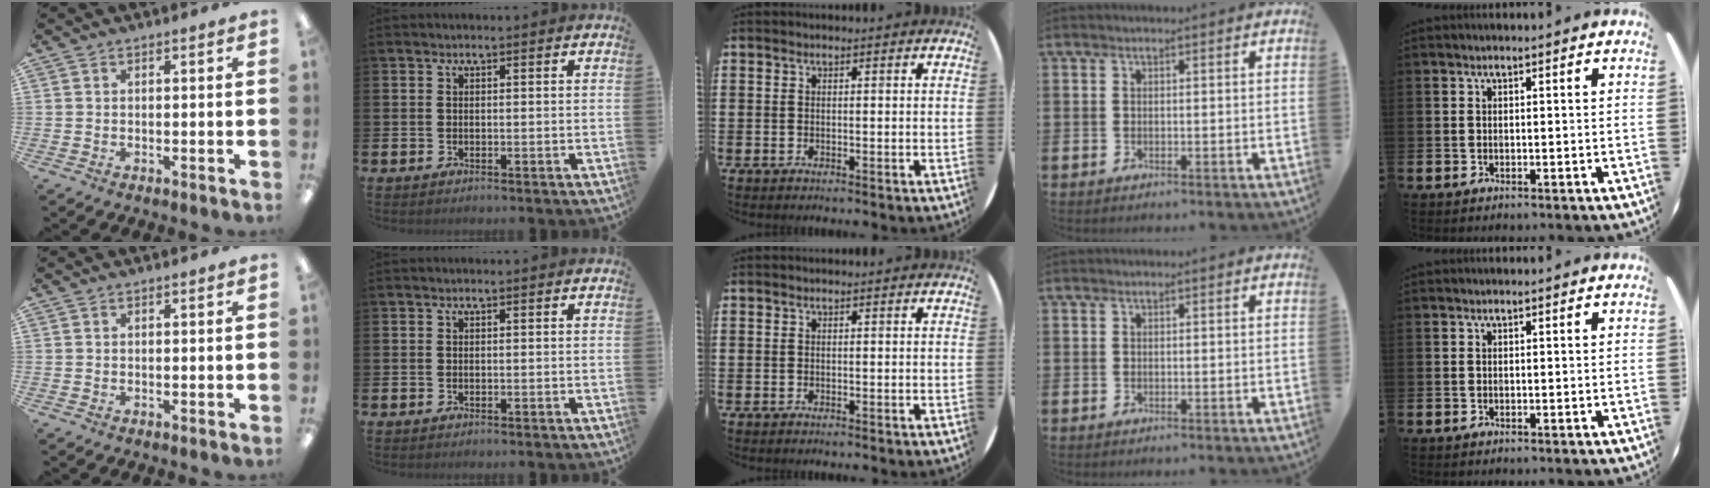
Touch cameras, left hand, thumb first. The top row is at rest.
{}